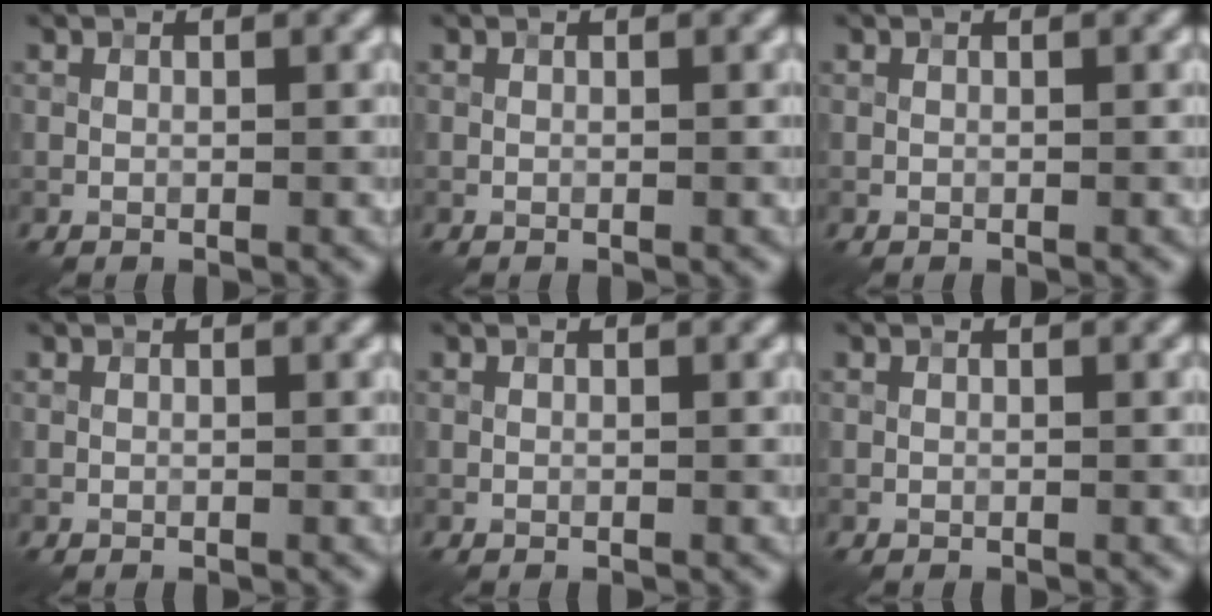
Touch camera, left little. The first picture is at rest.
{"total": 0.0}
{"total": 0.0}
{"total": 0.0}
{"total": 0.0}
{"total": 0.0}